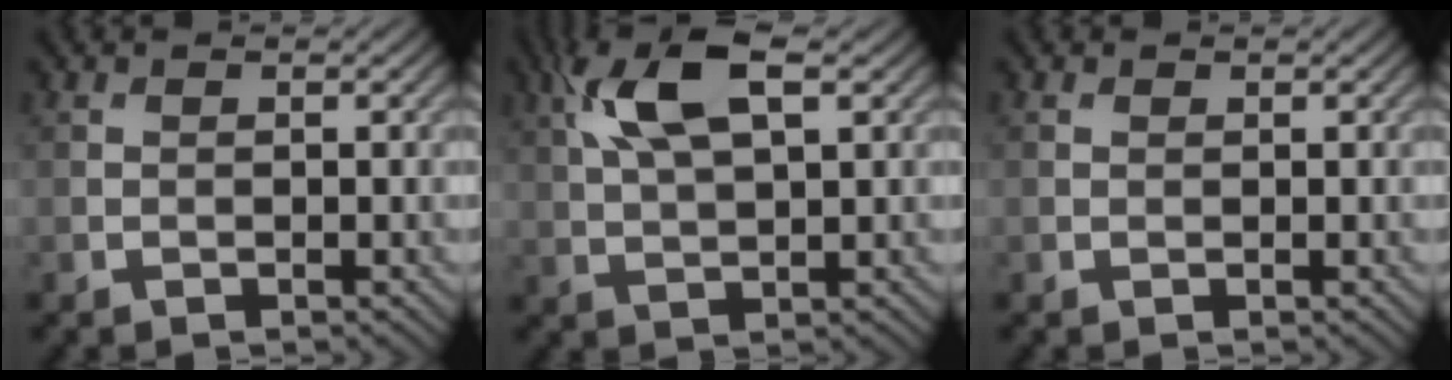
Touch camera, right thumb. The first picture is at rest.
{"total": 9.7, "force": [4.0, 3.7, 8.0], "torque": [-0.172, 0.020, 0.073]}
{"total": 0.0}